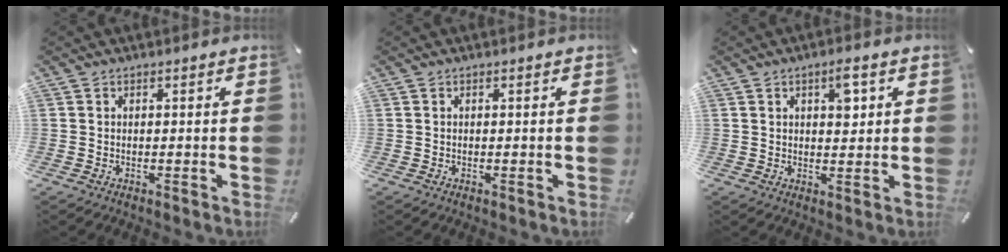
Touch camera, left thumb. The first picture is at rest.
{"total": 0.0}
{"total": 5.3, "force": [2.0, 2.5, 4.2], "torque": [-0.049, -0.009, 0.023]}